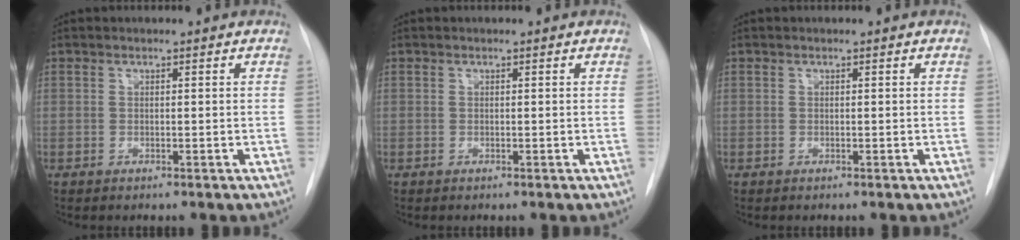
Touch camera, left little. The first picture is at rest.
{"total": 0.0}
{"total": 0.0}